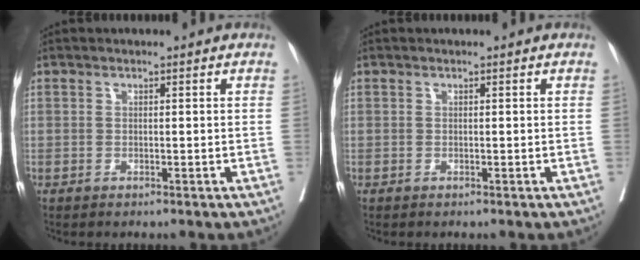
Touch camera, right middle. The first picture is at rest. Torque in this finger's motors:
{"motor_torque": [0.20, -0.19, -0.01, 0.00]}